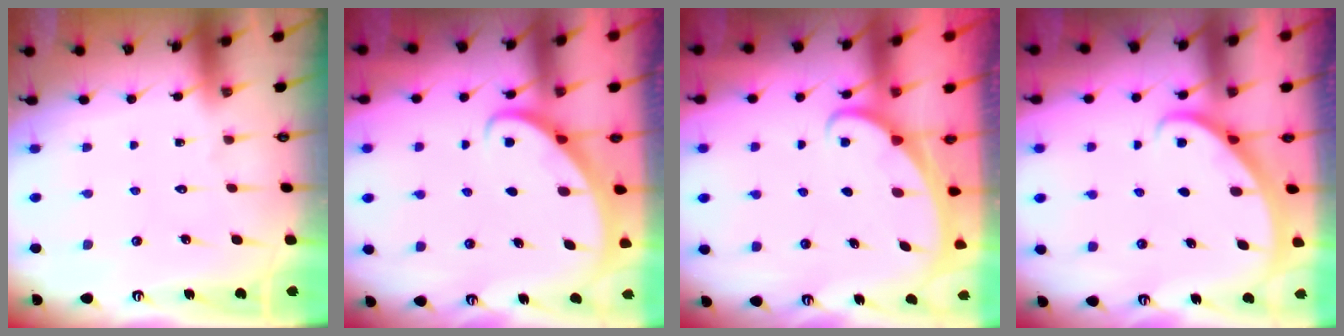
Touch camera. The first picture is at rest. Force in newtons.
{"total": 3.0, "press": 3.0, "slide": 0.2}
{"total": 1.6, "press": 1.6, "slide": 0.1}
{"total": 2.1, "press": 2.1, "slide": 0.2}